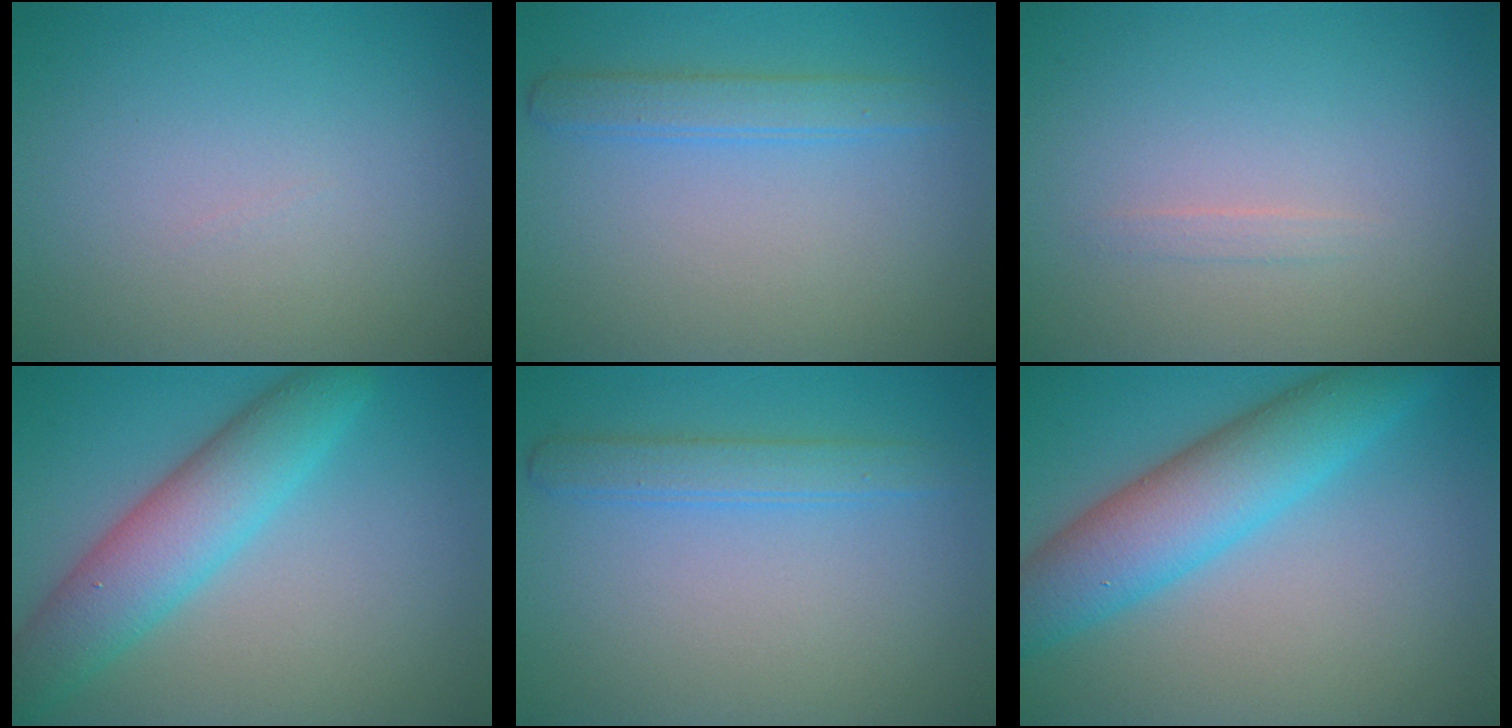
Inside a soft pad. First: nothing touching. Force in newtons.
{"total": 2.2, "press": 2.2, "slide": 0.2}
{"total": 0.6, "press": 0.6, "slide": 0.0}
{"total": 6.2, "press": 6.2, "slide": 0.1}
{"total": 2.2, "press": 2.2, "slide": 0.2}
{"total": 7.0, "press": 7.0, "slide": 0.1}